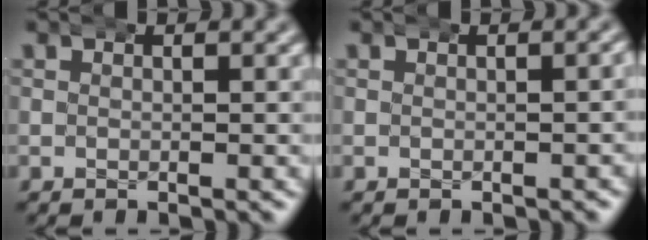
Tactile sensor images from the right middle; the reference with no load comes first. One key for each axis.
{"total": 1.0, "fx": -0.1, "fy": 0.5, "fz": 0.8, "tx": -0.005, "ty": 0.009, "tz": -0.005}